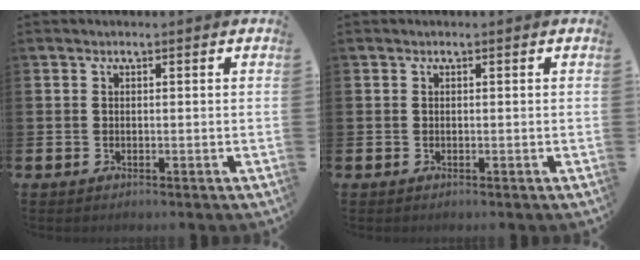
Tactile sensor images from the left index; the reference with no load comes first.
{"total": 0.0}